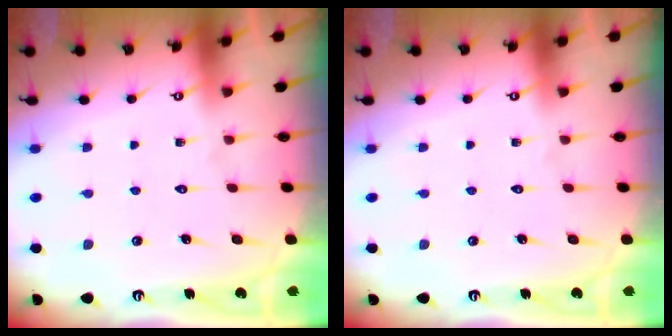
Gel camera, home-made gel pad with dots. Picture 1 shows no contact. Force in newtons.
{"total": 0.0}